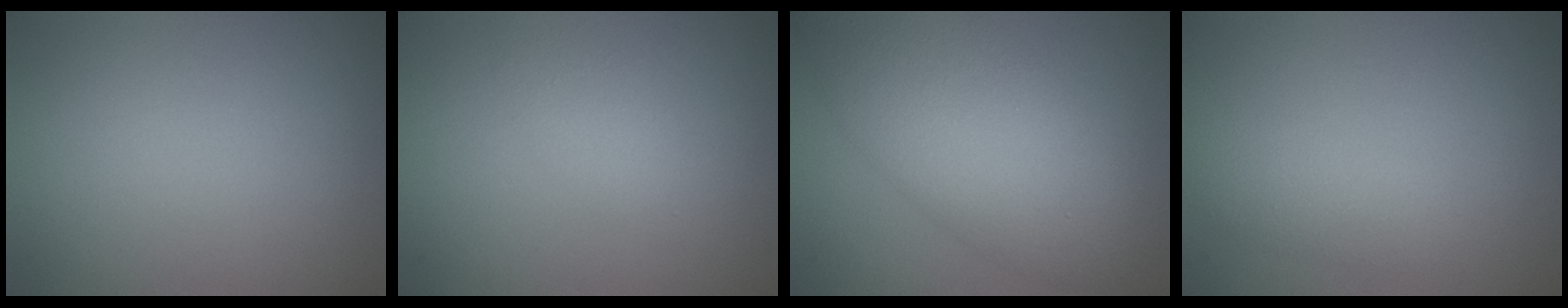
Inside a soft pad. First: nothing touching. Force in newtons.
{"total": 1.8, "press": 1.8, "slide": 0.0}
{"total": 9.5, "press": 9.5, "slide": 0.4}
{"total": 2.4, "press": 2.4, "slide": 0.1}